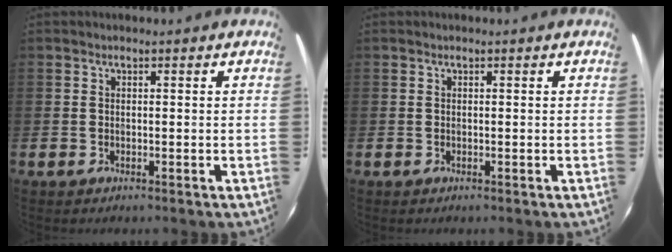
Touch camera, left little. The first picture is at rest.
{"total": 0.0}